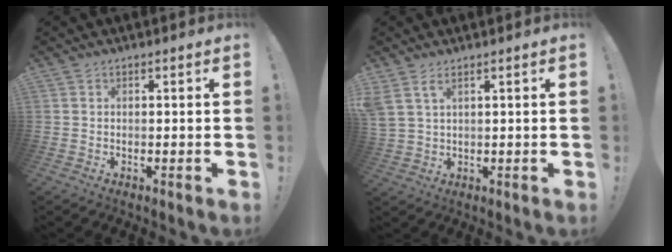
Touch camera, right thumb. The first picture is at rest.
{"total": 3.8, "force": [2.3, 1.2, 2.7], "torque": [-0.068, -0.007, 0.046]}